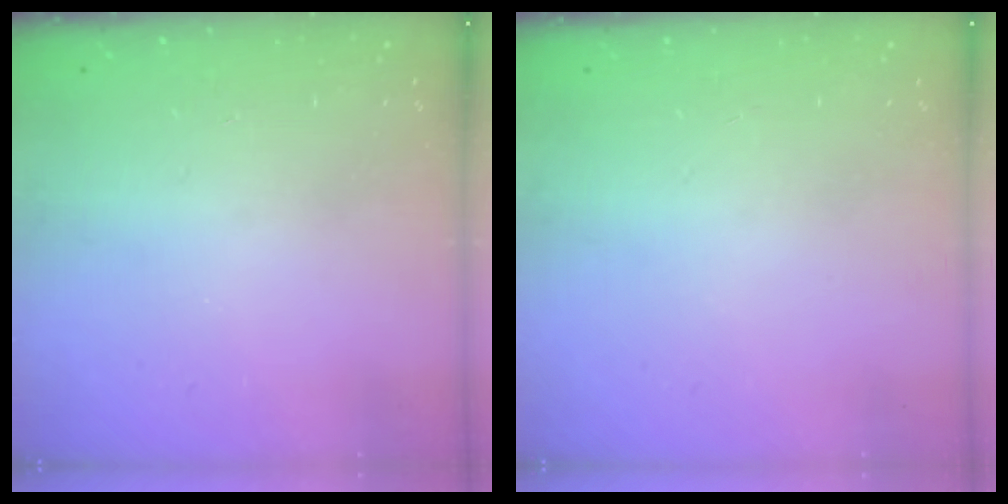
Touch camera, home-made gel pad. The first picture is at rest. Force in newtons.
{"total": 0.0}